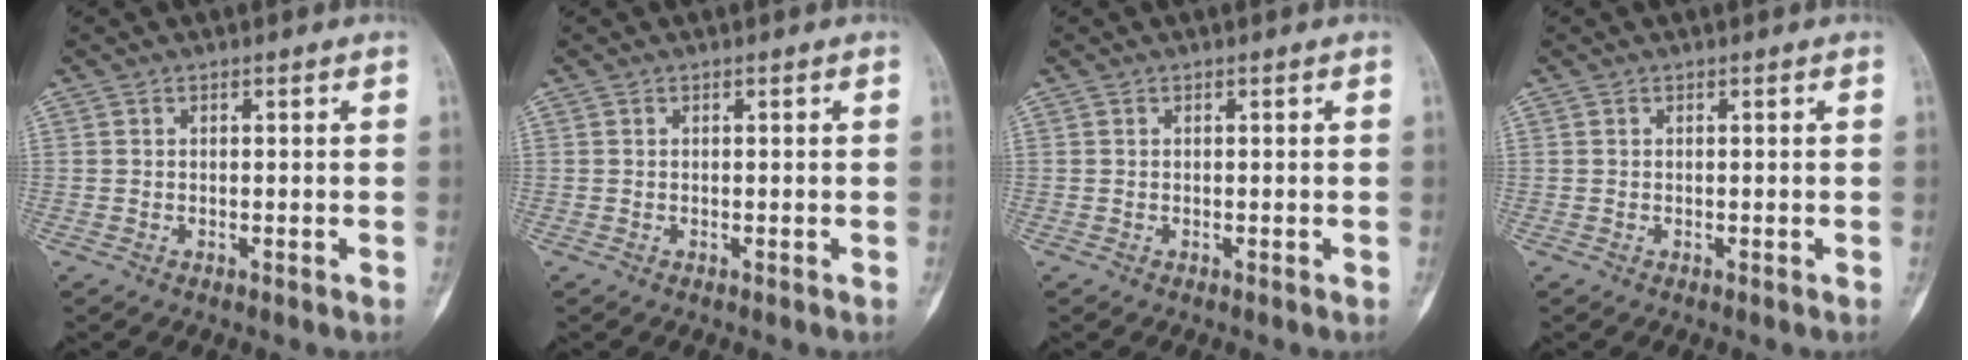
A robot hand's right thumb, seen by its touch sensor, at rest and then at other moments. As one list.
[{"total": 0.0}, {"total": 0.0}, {"total": 0.0}]